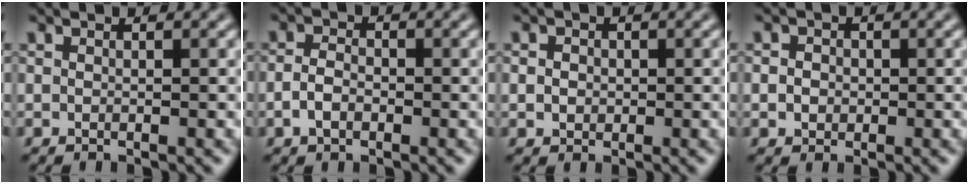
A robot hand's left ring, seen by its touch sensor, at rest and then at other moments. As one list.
[{"total": 2.0, "force": [-0.8, 1.4, 1.3], "torque": [-0.028, 0.001, -0.019]}, {"total": 1.6, "force": [0.2, 1.4, 0.7], "torque": [-0.007, 0.005, -0.001]}, {"total": 2.1, "force": [0.2, 1.8, 0.9], "torque": [-0.004, 0.010, -0.008]}]